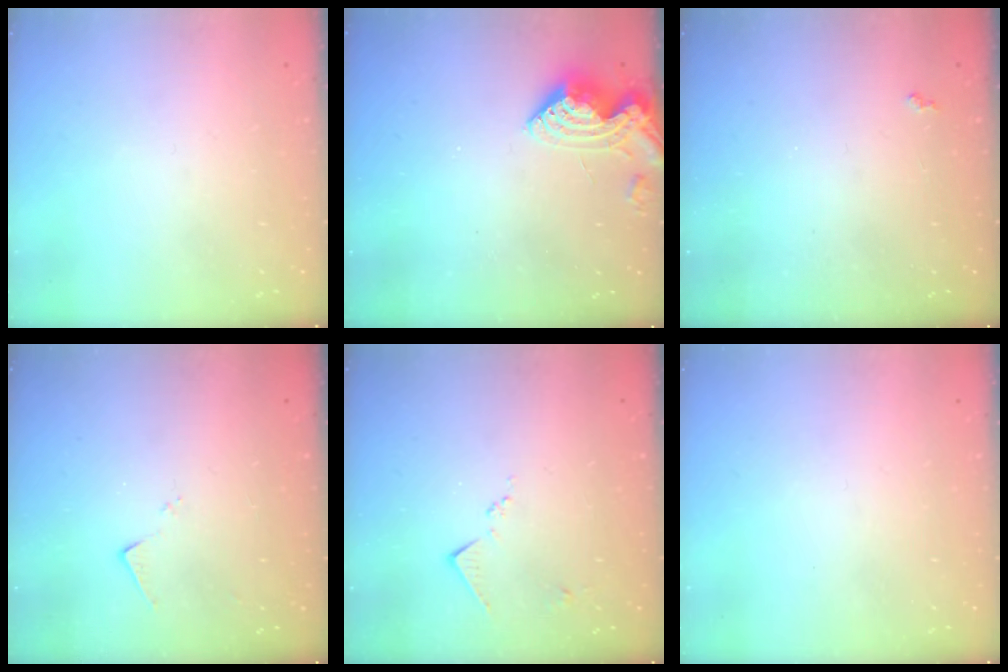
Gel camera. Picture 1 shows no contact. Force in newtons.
{"total": 8.4, "press": 8.4, "slide": 0.8}
{"total": 1.9, "press": 1.8, "slide": 0.5}
{"total": 7.6, "press": 7.5, "slide": 0.3}
{"total": 5.7, "press": 5.7, "slide": 0.8}
{"total": 0.0}